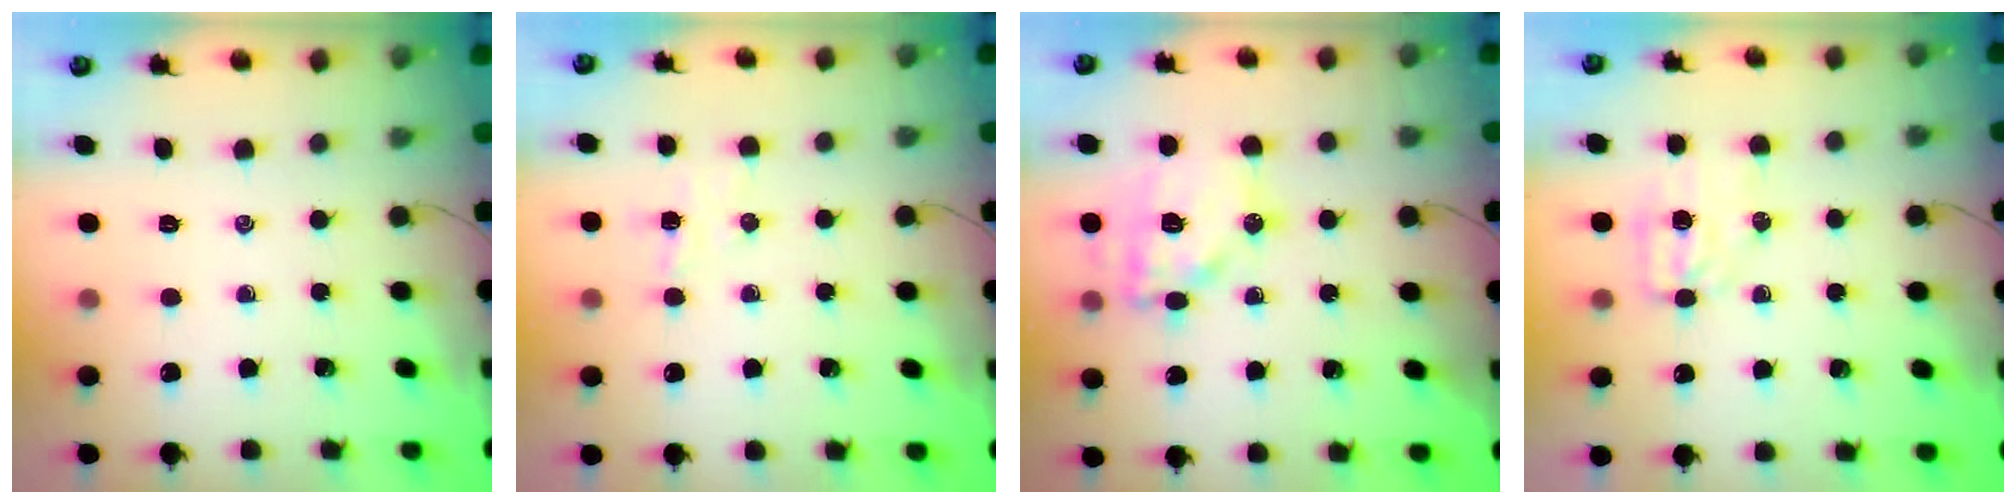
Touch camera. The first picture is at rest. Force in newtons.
{"total": 3.9, "press": 3.8, "slide": 0.8}
{"total": 14.7, "press": 14.6, "slide": 1.8}
{"total": 4.5, "press": 4.3, "slide": 1.2}